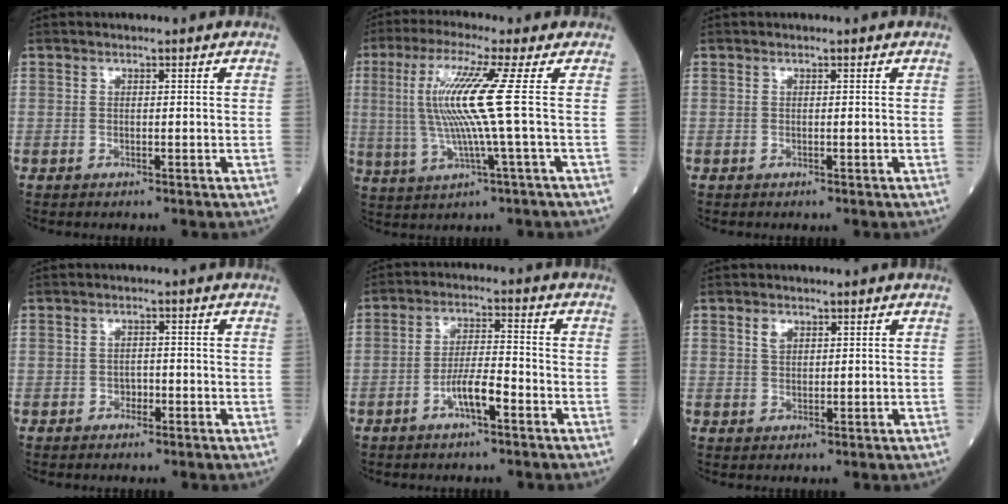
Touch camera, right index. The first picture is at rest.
{"total": 10.4, "force": [1.1, -1.7, 10.2], "torque": [-0.214, 0.004, 0.020]}
{"total": 0.0}
{"total": 1.4, "force": [-0.8, 0.9, 0.6], "torque": [-0.007, 0.005, -0.015]}
{"total": 5.3, "force": [-2.8, 0.9, 4.4], "torque": [-0.087, 0.009, -0.052]}
{"total": 1.5, "force": [0.8, 1.0, 0.8], "torque": [-0.015, 0.005, 0.015]}